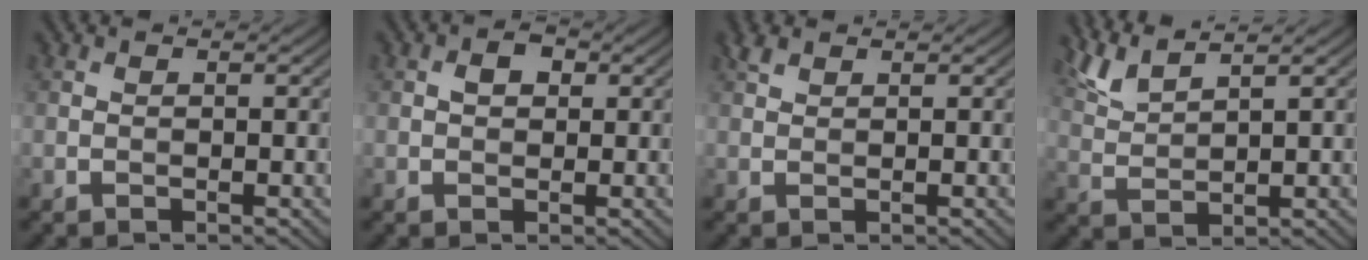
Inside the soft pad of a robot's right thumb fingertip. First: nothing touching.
{"total": 2.0, "force": [0.5, 1.4, 1.3], "torque": [-0.025, 0.003, 0.005]}
{"total": 1.5, "force": [1.2, 0.5, 0.8], "torque": [-0.021, 0.008, 0.026]}
{"total": 5.1, "force": [4.0, 0.9, 3.0], "torque": [-0.074, 0.010, 0.087]}